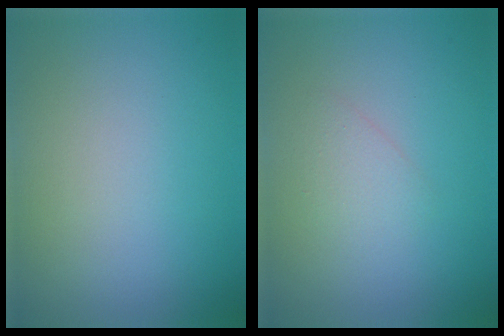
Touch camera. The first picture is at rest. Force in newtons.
{"total": 1.4, "press": 1.4, "slide": 0.2}